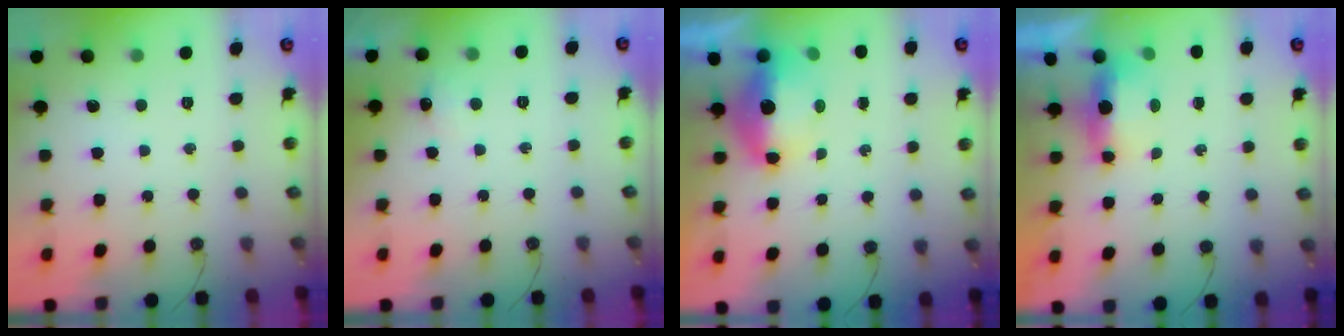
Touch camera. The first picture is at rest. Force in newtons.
{"total": 5.6, "press": 5.3, "slide": 1.6}
{"total": 16.4, "press": 10.0, "slide": 13.0}
{"total": 14.8, "press": 7.2, "slide": 13.0}